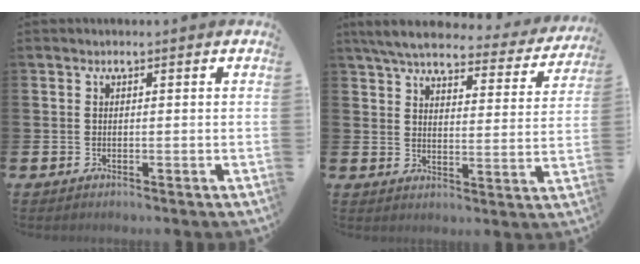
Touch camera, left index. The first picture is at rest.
{"total": 5.9, "force": [5.3, 1.3, 2.3], "torque": [-0.066, -0.033, 0.086]}